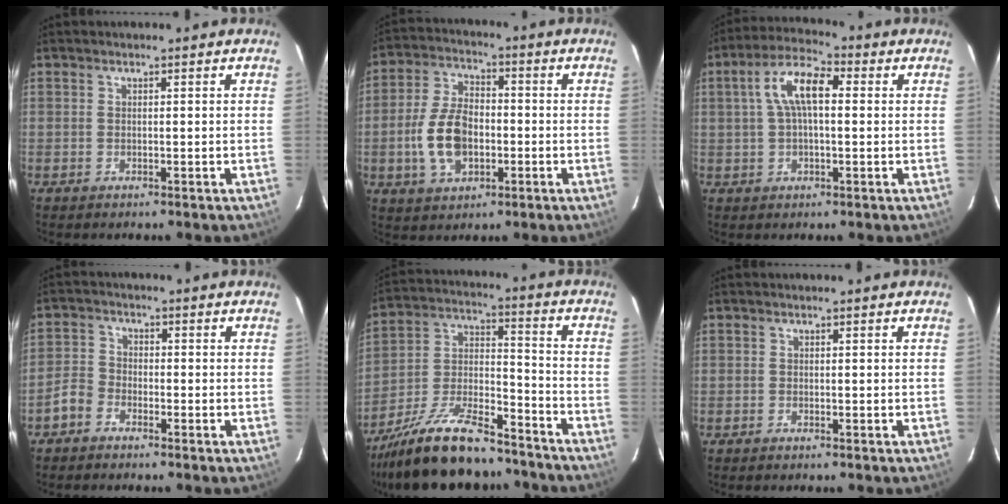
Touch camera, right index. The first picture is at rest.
{"total": 11.6, "force": [-2.6, 7.1, 8.8], "torque": [-0.180, 0.012, -0.039]}
{"total": 9.0, "force": [1.4, 3.6, 8.1], "torque": [-0.155, 0.025, 0.023]}
{"total": 3.6, "force": [-2.5, 2.3, 1.1], "torque": [-0.025, 0.012, -0.054]}
{"total": 21.2, "force": [-16.6, 6.8, 11.4], "torque": [-0.225, -0.005, -0.272]}
{"total": 0.0}